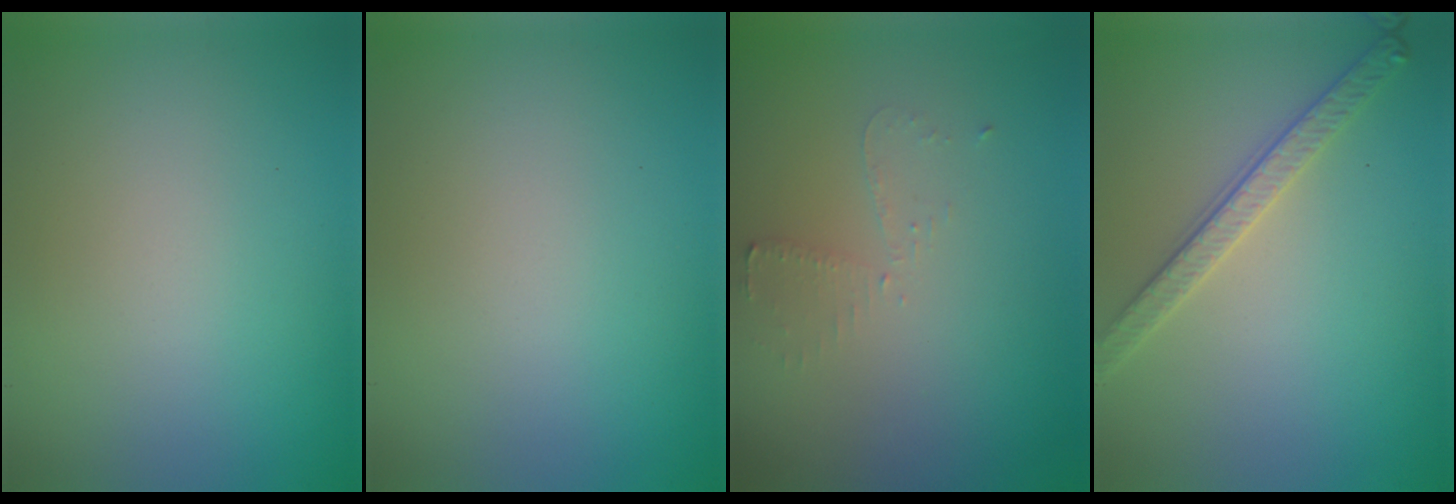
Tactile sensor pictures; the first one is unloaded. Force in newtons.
{"total": 0.0}
{"total": 1.6, "press": 1.5, "slide": 0.2}
{"total": 2.8, "press": 2.8, "slide": 0.7}